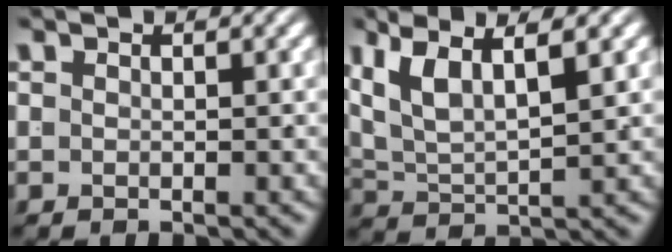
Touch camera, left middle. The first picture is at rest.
{"total": 7.2, "force": [2.5, 4.7, 4.8], "torque": [-0.108, -0.005, 0.044]}